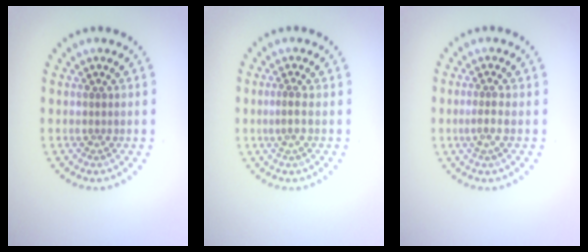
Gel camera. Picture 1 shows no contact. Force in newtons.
{"total": 1.1, "press": 0.9, "slide": 0.6}
{"total": 1.5, "press": 1.2, "slide": 0.8}